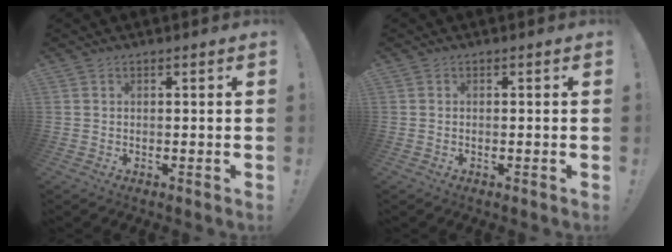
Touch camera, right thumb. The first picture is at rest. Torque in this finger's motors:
{"motor_torque": [-0.27, -0.38, -0.17, 0.07, 0.04]}